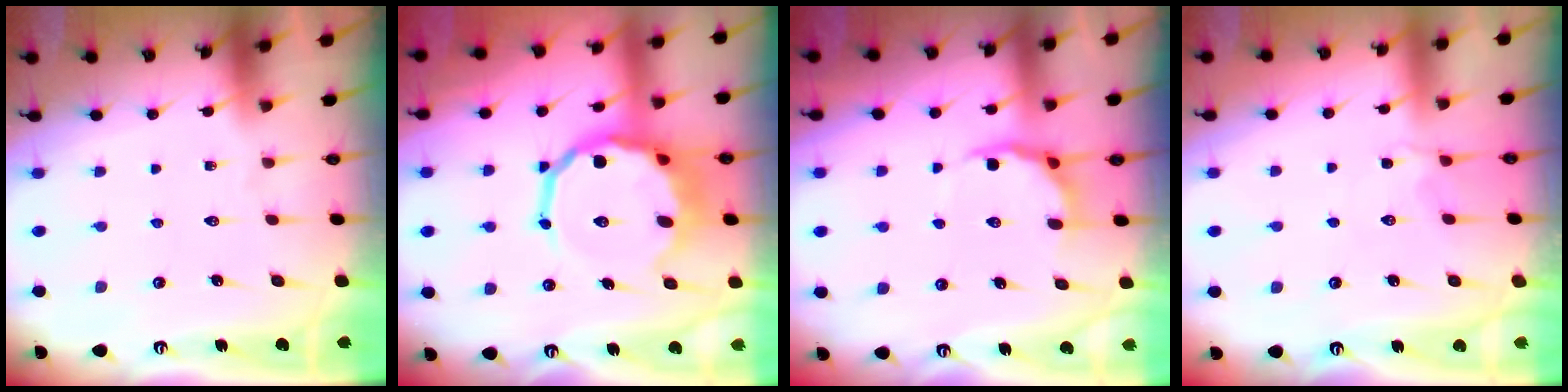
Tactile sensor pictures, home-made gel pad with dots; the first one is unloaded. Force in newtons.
{"total": 14.5, "press": 14.0, "slide": 3.7}
{"total": 6.9, "press": 6.5, "slide": 2.3}
{"total": 2.1, "press": 1.9, "slide": 0.9}